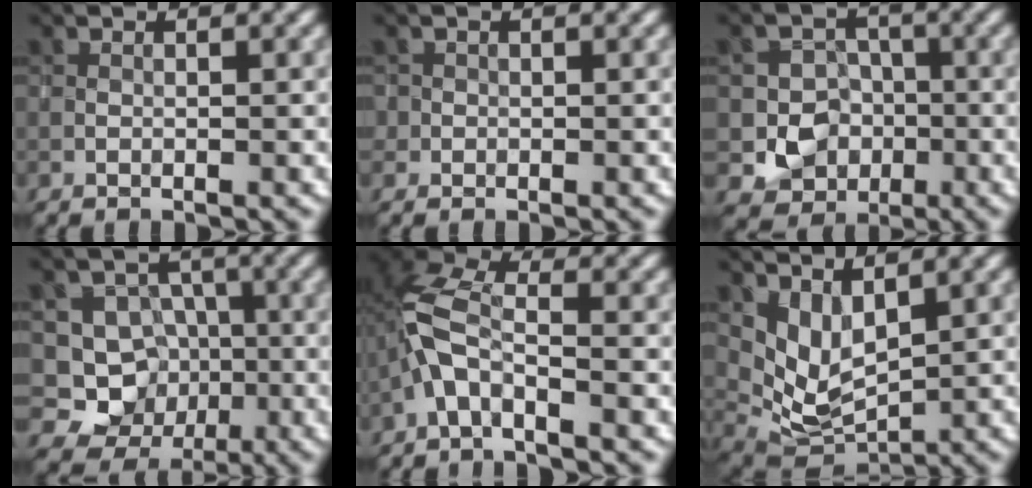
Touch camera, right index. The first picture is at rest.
{"total": 1.0, "force": [-0.4, 0.9, 0.0], "torque": [0.004, 0.000, -0.009]}
{"total": 6.1, "force": [-1.6, 5.6, 1.7], "torque": [-0.001, 0.000, -0.048]}
{"total": 7.3, "force": [-1.7, 7.0, 1.3], "torque": [-0.007, 0.009, -0.050]}
{"total": 4.1, "force": [-1.7, 1.5, 3.4], "torque": [-0.078, 0.010, -0.045]}
{"total": 4.4, "force": [2.6, 2.2, 2.7], "torque": [-0.061, -0.019, 0.060]}